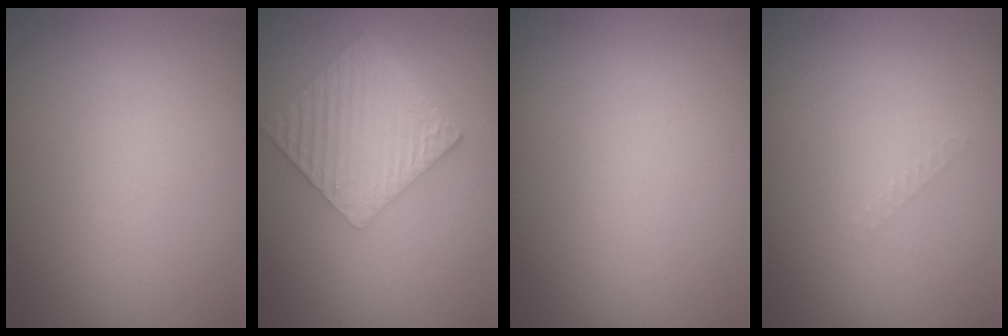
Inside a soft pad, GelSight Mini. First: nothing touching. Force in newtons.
{"total": 6.4, "press": 4.4, "slide": 4.6}
{"total": 0.0}
{"total": 0.8, "press": 0.7, "slide": 0.2}